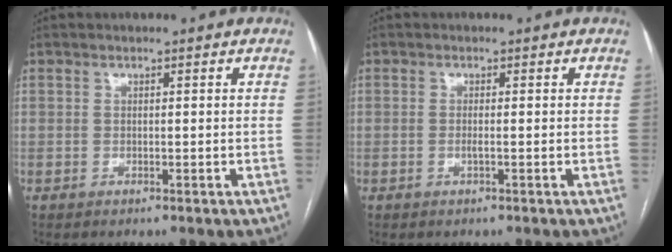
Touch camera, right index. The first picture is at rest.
{"total": 0.9, "force": [-0.2, 0.0, 0.9], "torque": [-0.018, -0.001, -0.004]}